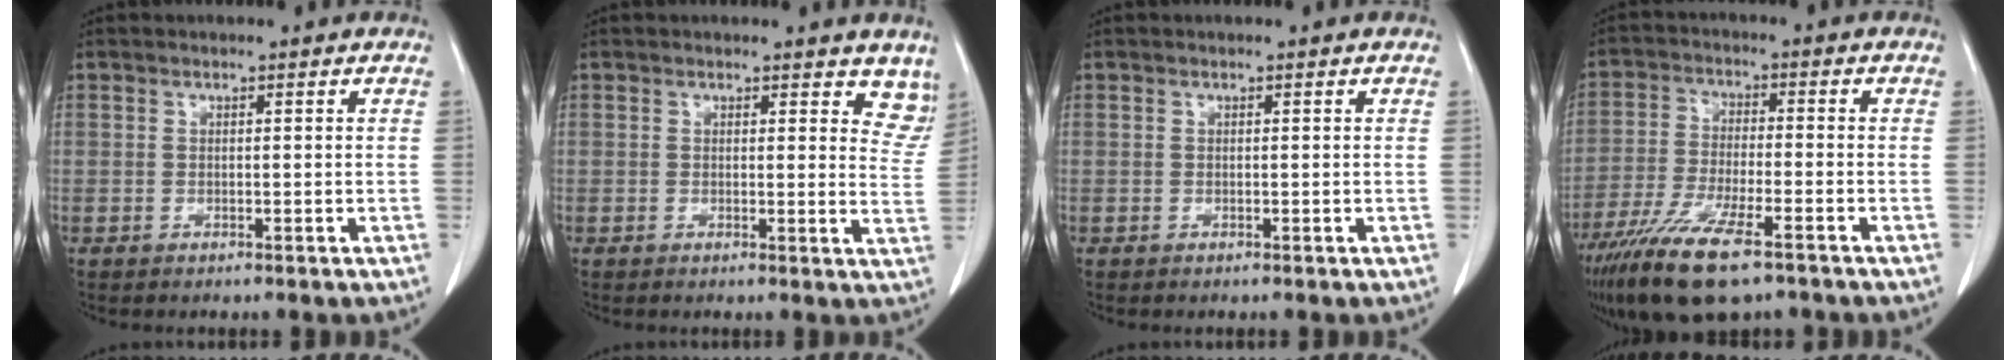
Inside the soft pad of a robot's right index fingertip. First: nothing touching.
{"total": 7.2, "force": [6.3, 2.7, 2.2], "torque": [0.006, -0.023, 0.043]}
{"total": 0.0}
{"total": 13.1, "force": [-8.8, 2.6, 9.4], "torque": [-0.184, -0.034, -0.152]}